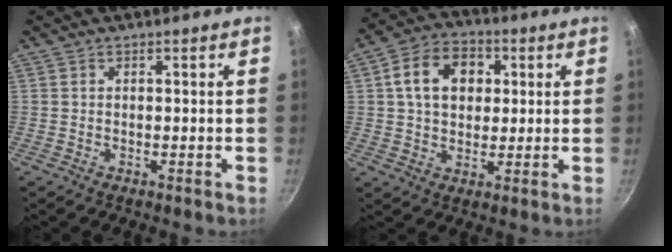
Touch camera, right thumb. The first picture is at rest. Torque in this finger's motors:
{"motor_torque": [0.45, 2.47, 0.94, -0.04, 0.08]}